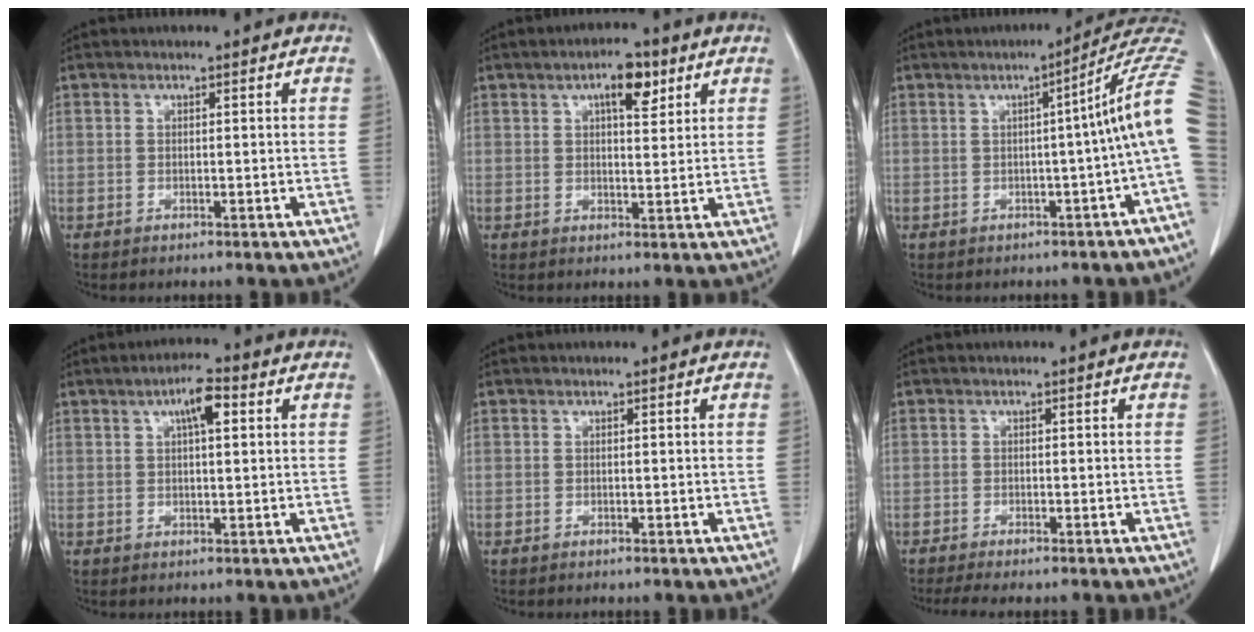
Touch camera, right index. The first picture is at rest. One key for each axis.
{"total": 5.4, "fx": 2.8, "fy": 1.9, "fz": 4.3, "tx": -0.069, "ty": 0.006, "tz": 0.041}
{"total": 8.8, "fx": 0.0, "fy": -1.6, "fz": 8.6, "tx": -0.088, "ty": 0.024, "tz": -0.010}
{"total": 4.8, "fx": 1.8, "fy": 1.0, "fz": 4.3, "tx": -0.078, "ty": 0.011, "tz": 0.029}
{"total": 0.0}
{"total": 4.2, "fx": -3.5, "fy": 0.5, "fz": 2.3, "tx": -0.034, "ty": -0.010, "tz": -0.053}